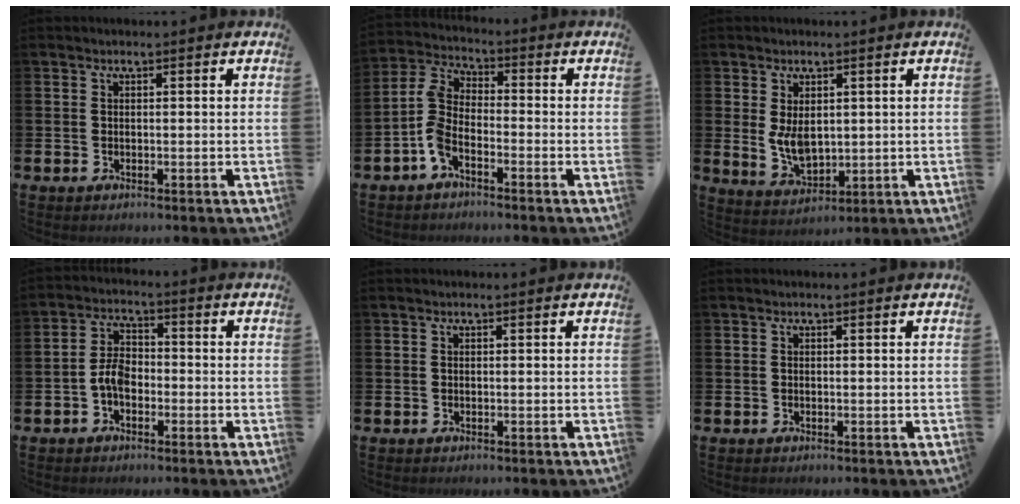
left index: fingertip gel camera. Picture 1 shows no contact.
{"total": 4.9, "force": [-2.2, 2.3, 3.8], "torque": [-0.095, -0.009, -0.052]}
{"total": 4.7, "force": [1.4, 2.8, 3.5], "torque": [-0.061, -0.008, 0.020]}
{"total": 4.4, "force": [-1.6, 2.6, 3.1], "torque": [-0.053, 0.005, -0.035]}
{"total": 0.0}
{"total": 0.0}